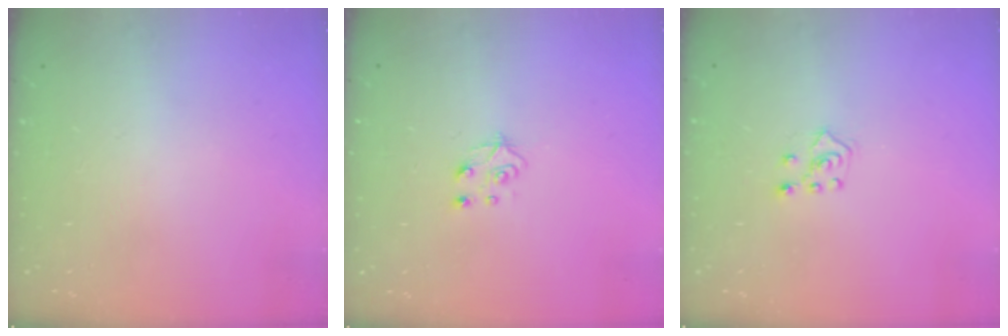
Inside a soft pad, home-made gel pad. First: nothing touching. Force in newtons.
{"total": 5.6, "press": 5.6, "slide": 0.5}
{"total": 5.0, "press": 4.9, "slide": 0.8}